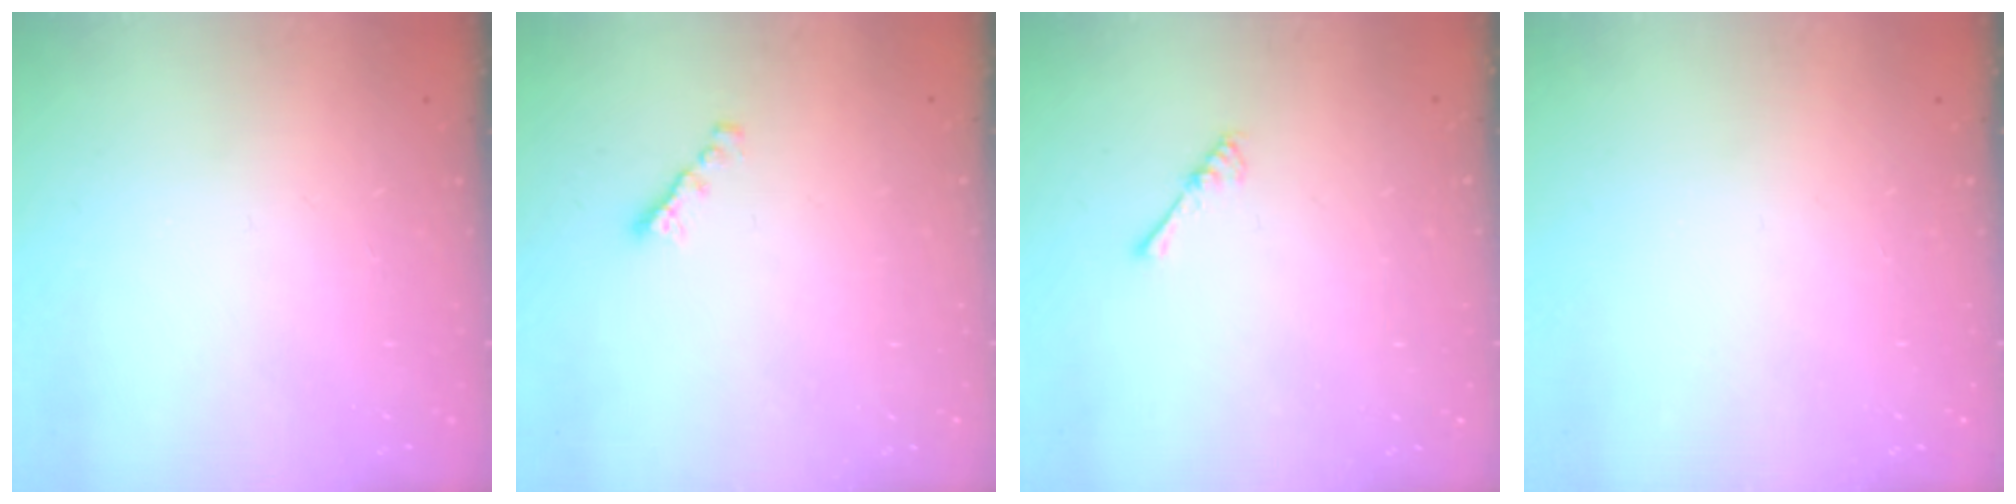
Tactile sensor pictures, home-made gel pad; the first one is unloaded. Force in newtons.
{"total": 2.7, "press": 2.6, "slide": 0.8}
{"total": 1.8, "press": 1.7, "slide": 0.4}
{"total": 0.0}